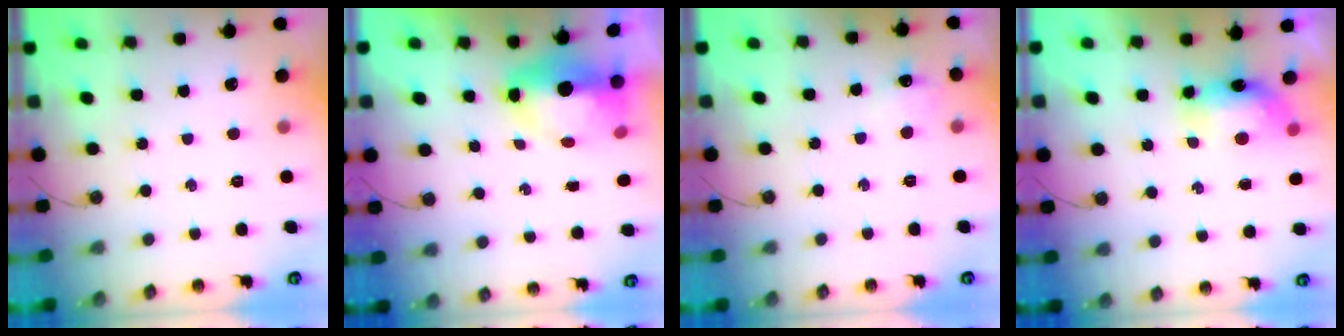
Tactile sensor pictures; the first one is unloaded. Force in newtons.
{"total": 8.0, "press": 7.8, "slide": 1.5}
{"total": 6.1, "press": 6.1, "slide": 0.8}
{"total": 11.3, "press": 8.7, "slide": 7.2}